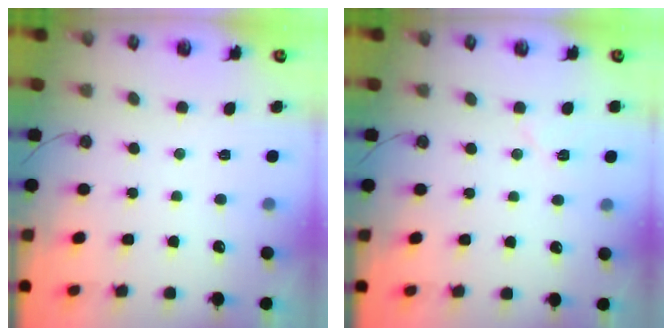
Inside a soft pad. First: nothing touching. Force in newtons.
{"total": 5.7, "press": 4.1, "slide": 4.0}